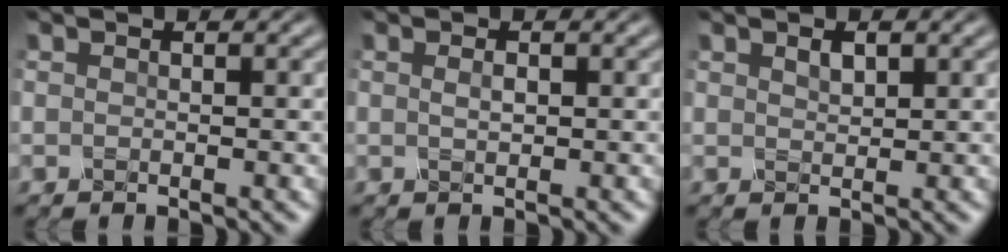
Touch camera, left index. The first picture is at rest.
{"total": 0.9, "force": [-0.1, 0.5, 0.8], "torque": [-0.018, 0.000, 0.000]}
{"total": 1.3, "force": [0.5, 0.7, 0.9], "torque": [-0.018, 0.001, 0.012]}